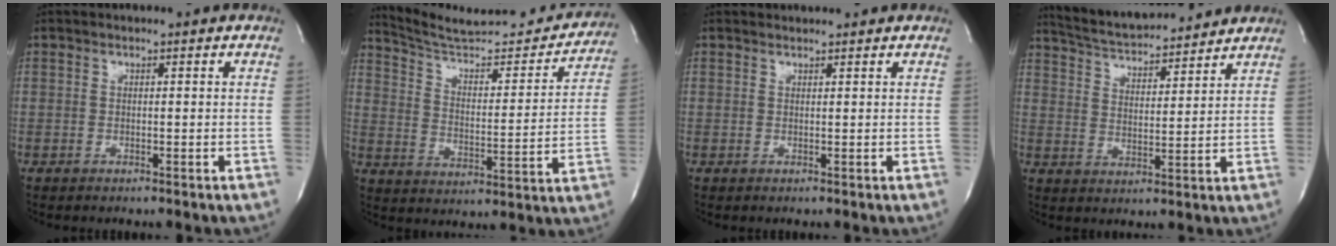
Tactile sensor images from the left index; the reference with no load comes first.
{"total": 21.3, "force": [20.2, 3.0, 5.9], "torque": [-0.083, -0.038, 0.283]}
{"total": 1.3, "force": [1.3, 0.0, -0.1], "torque": [-0.006, 0.009, 0.025]}
{"total": 13.6, "force": [12.8, 2.0, 4.4], "torque": [-0.080, 0.018, 0.206]}